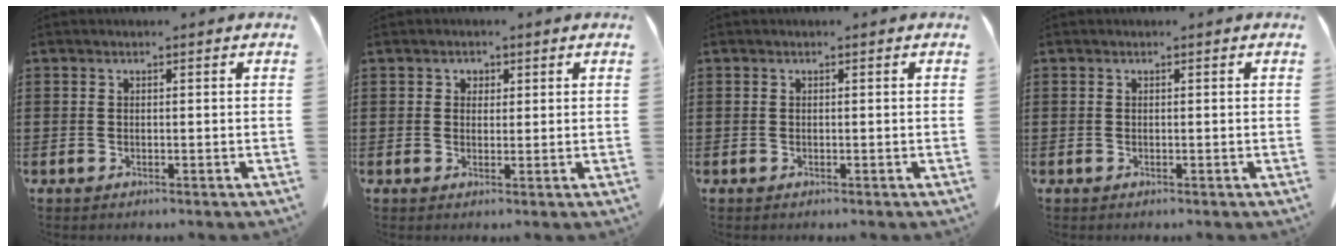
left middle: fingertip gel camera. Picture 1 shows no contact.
{"total": 1.3, "force": [0.8, 1.0, 0.2], "torque": [0.001, 0.001, 0.013]}
{"total": 0.0}
{"total": 0.0}